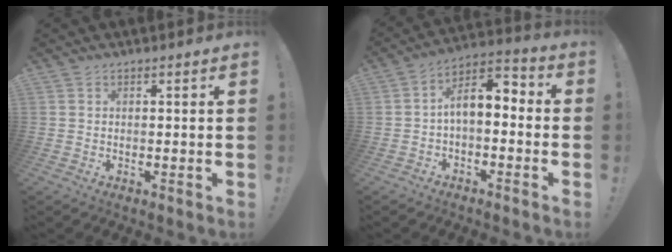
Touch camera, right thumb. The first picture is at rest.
{"total": 7.9, "force": [0.1, 4.4, 6.5], "torque": [-0.117, 0.006, 0.007]}